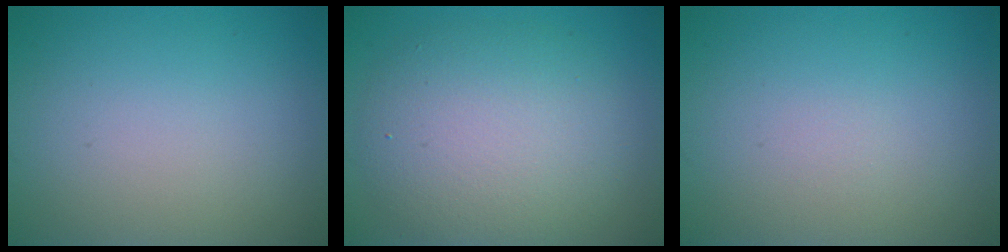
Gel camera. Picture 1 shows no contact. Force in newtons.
{"total": 6.8, "press": 6.8, "slide": 0.6}
{"total": 0.0}